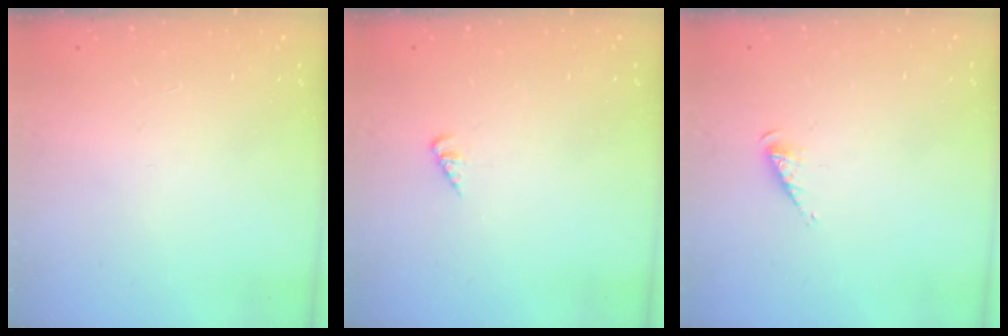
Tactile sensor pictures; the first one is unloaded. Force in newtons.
{"total": 1.8, "press": 1.8, "slide": 0.3}
{"total": 3.1, "press": 3.1, "slide": 0.5}